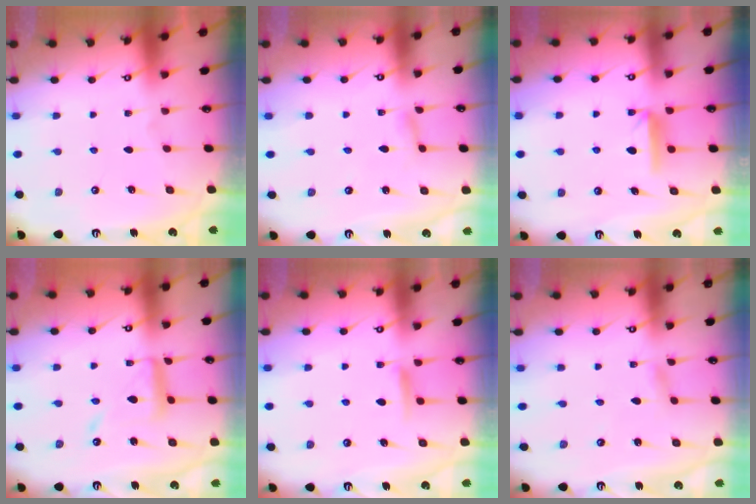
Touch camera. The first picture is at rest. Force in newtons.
{"total": 2.3, "press": 2.3, "slide": 0.3}
{"total": 6.8, "press": 6.8, "slide": 0.3}
{"total": 12.1, "press": 12.0, "slide": 1.0}
{"total": 7.2, "press": 7.1, "slide": 1.0}
{"total": 1.5, "press": 1.5, "slide": 0.1}